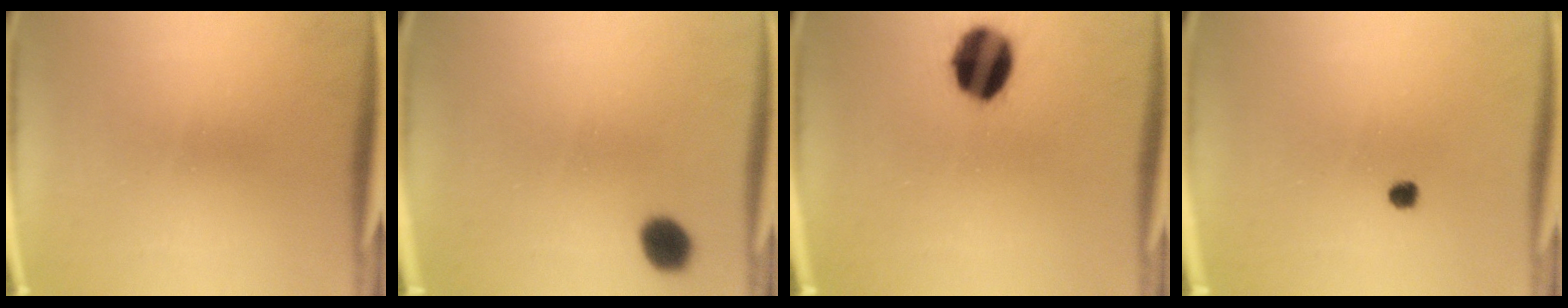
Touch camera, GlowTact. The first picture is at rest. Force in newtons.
{"total": 4.8}
{"total": 13.0}
{"total": 2.0}